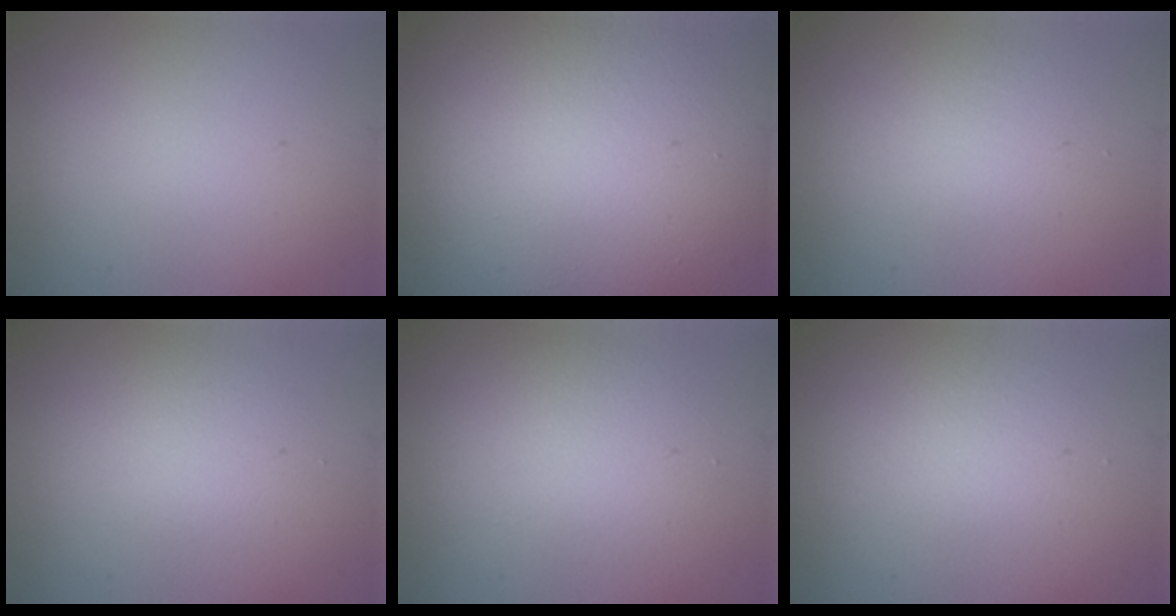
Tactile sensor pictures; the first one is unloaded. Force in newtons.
{"total": 20.2, "press": 20.2, "slide": 1.1}
{"total": 1.9, "press": 1.9, "slide": 0.1}
{"total": 2.0, "press": 2.0, "slide": 0.2}
{"total": 2.9, "press": 2.9, "slide": 0.2}
{"total": 1.9, "press": 1.8, "slide": 0.2}